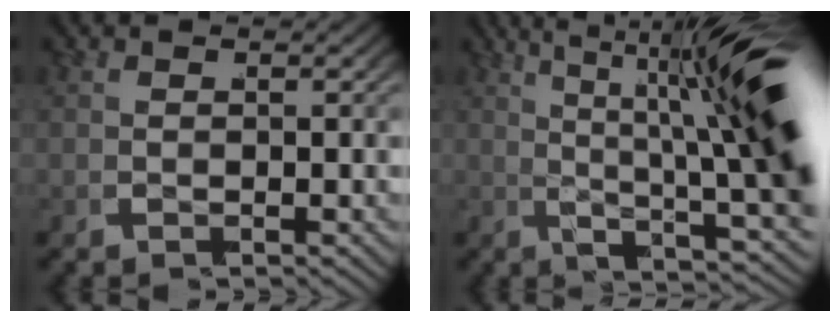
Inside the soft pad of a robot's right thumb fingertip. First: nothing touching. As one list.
[{"total": 13.0, "force": [-0.1, 5.9, 11.6], "torque": [-0.158, -0.020, -0.005]}]